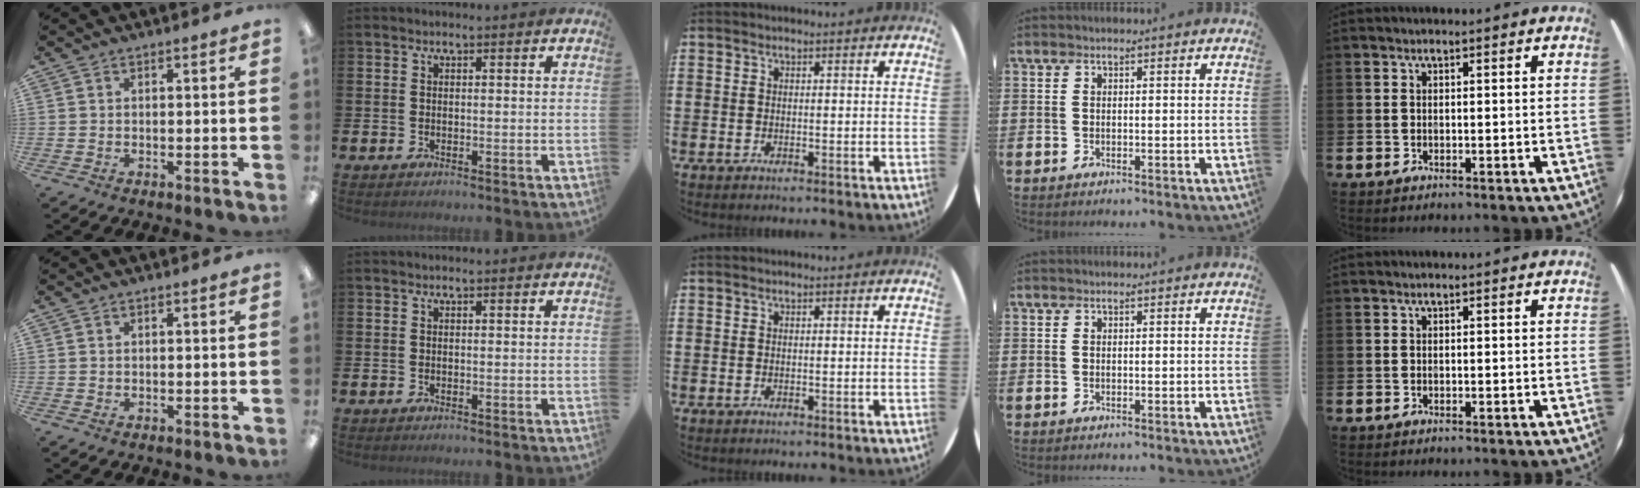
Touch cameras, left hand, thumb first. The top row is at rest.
{}